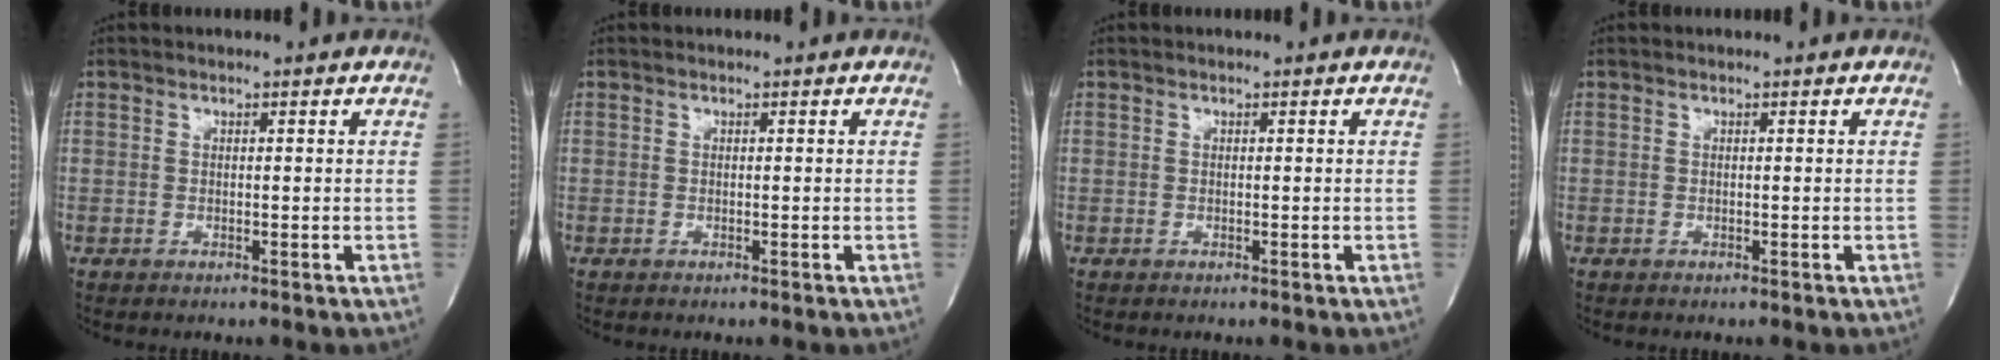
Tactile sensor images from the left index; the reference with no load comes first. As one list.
[{"total": 0.0}, {"total": 0.0}, {"total": 0.0}]